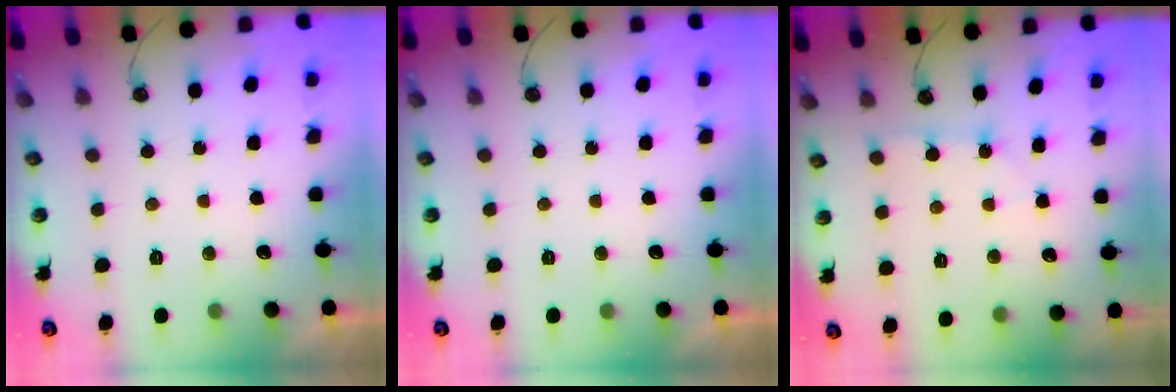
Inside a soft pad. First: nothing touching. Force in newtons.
{"total": 0.0}
{"total": 2.4, "press": 2.4, "slide": 0.3}